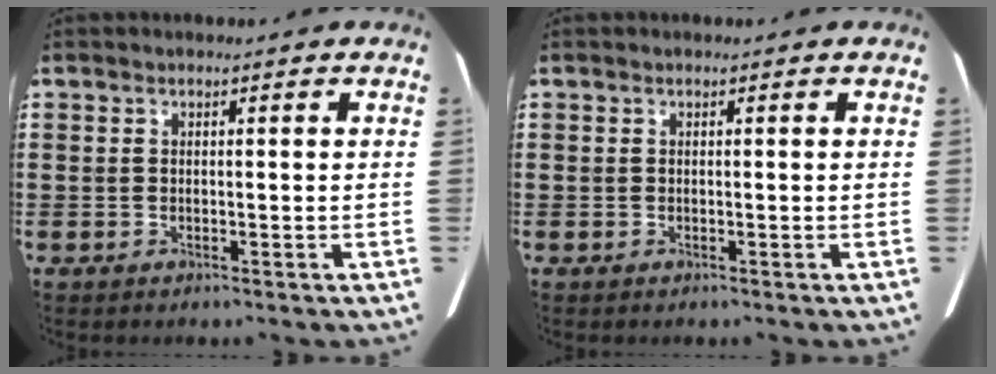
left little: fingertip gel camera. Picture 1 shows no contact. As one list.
[{"total": 0.0}]